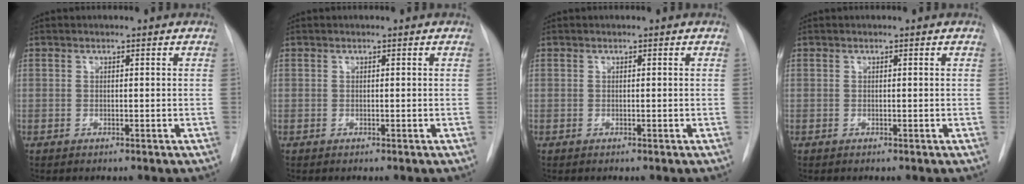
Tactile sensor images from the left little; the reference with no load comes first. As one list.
[{"total": 0.0}, {"total": 0.0}, {"total": 0.0}]